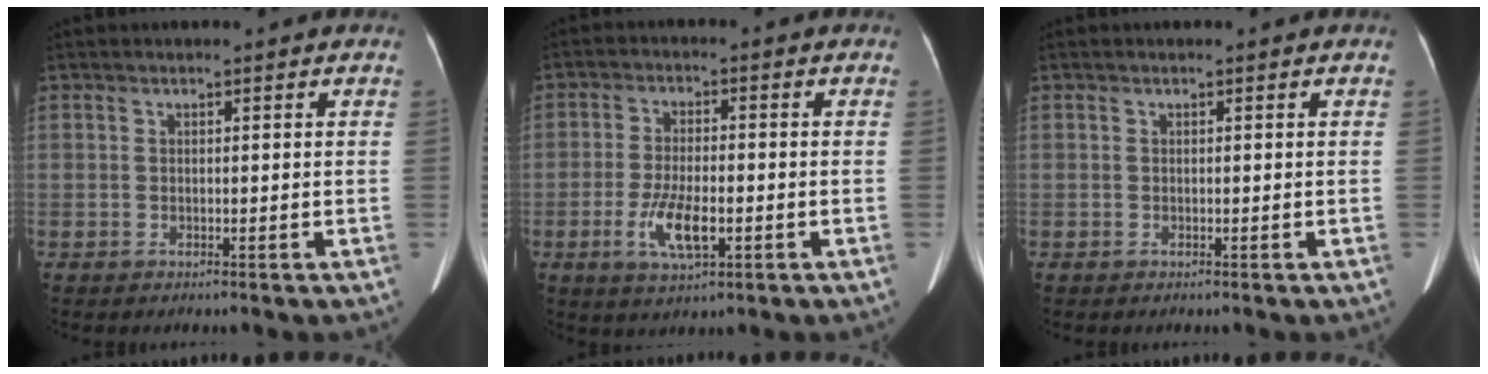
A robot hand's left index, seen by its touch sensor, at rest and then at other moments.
{"total": 6.7, "force": [-2.2, 2.1, 6.0], "torque": [-0.121, -0.006, -0.036]}
{"total": 0.0}